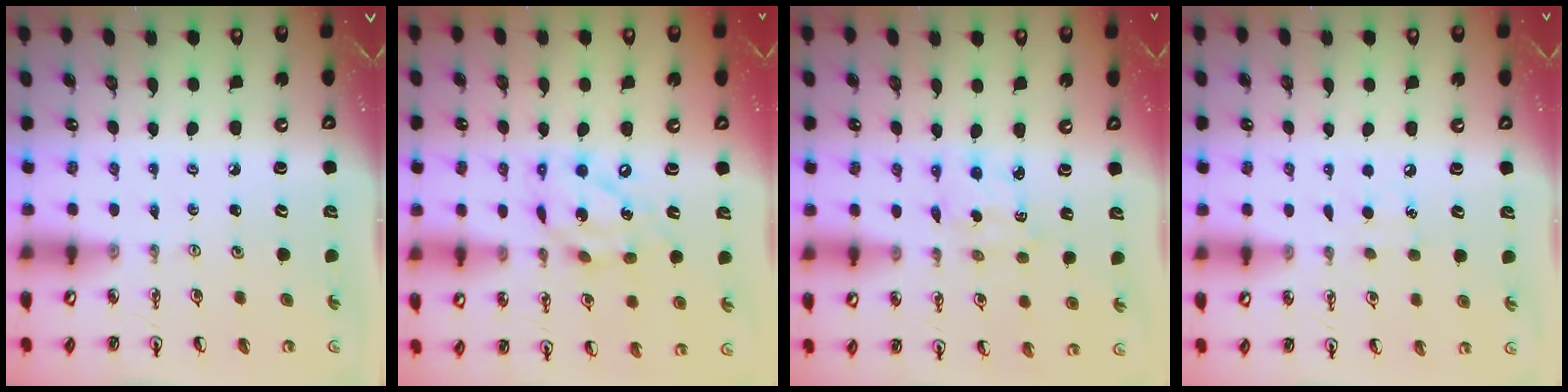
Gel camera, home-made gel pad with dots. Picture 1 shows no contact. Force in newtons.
{"total": 13.7, "press": 13.6, "slide": 1.3}
{"total": 2.3, "press": 2.3, "slide": 0.6}
{"total": 6.3, "press": 6.3, "slide": 0.8}